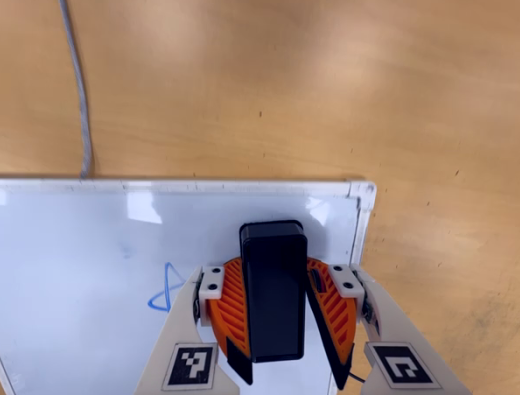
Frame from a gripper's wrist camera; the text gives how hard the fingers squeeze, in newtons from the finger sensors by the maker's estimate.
{"total": 11.2, "left": 12.6, "right": 9.9}